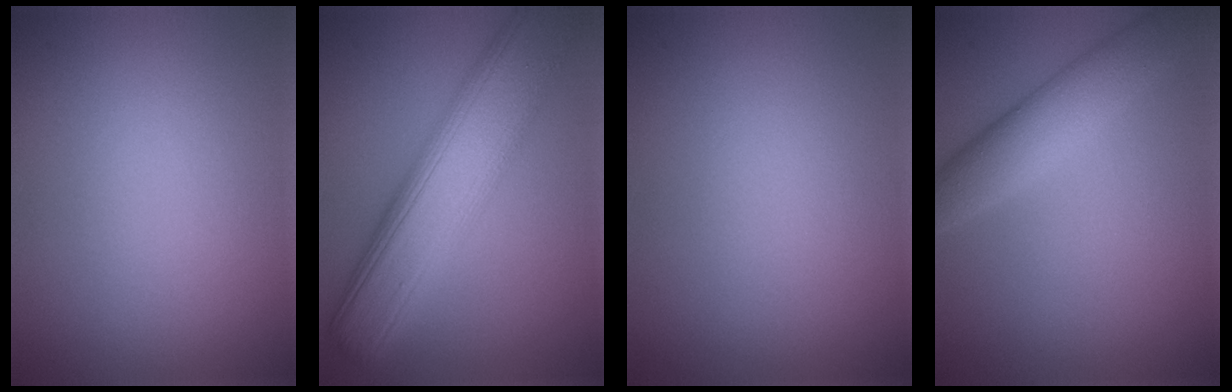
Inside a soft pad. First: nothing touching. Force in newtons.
{"total": 10.0, "press": 10.0, "slide": 0.2}
{"total": 0.0}
{"total": 4.5, "press": 4.5, "slide": 0.1}